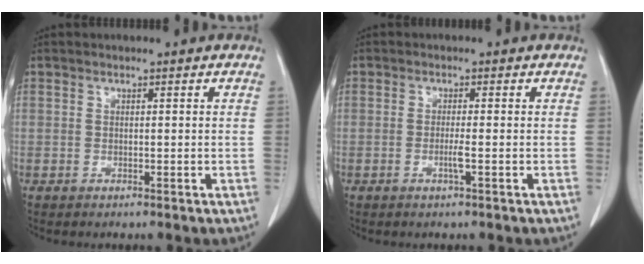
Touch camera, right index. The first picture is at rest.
{"total": 1.7, "force": [-0.7, -0.3, 1.6], "torque": [-0.033, -0.003, -0.014]}